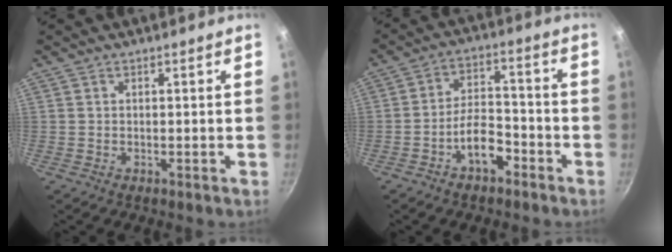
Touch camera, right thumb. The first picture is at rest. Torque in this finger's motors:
{"motor_torque": [-0.06, 0.29, -0.19, 0.09, 0.05]}